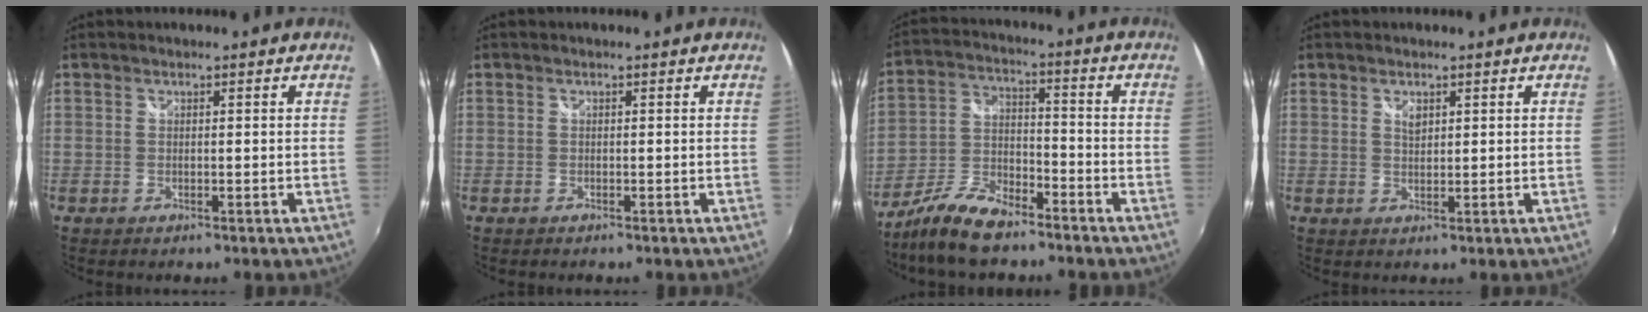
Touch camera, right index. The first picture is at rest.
{"total": 0.0}
{"total": 11.4, "force": [-8.7, 4.1, 6.1], "torque": [-0.135, -0.004, -0.167]}
{"total": 1.8, "force": [0.9, 1.1, 1.1], "torque": [-0.017, 0.002, 0.016]}